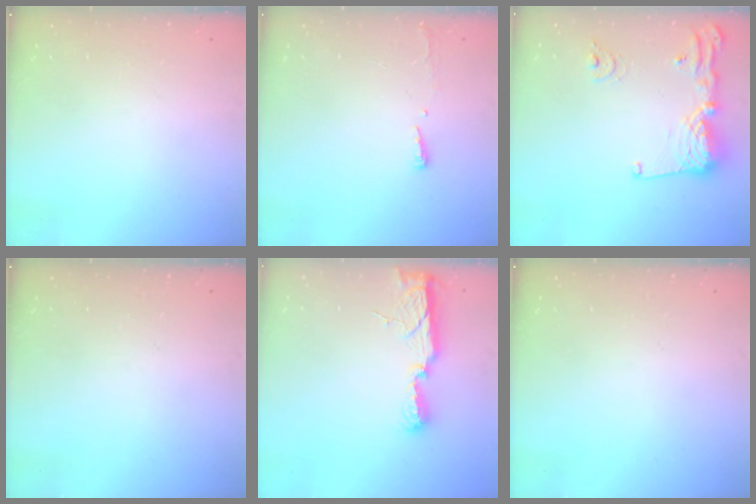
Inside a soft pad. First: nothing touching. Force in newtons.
{"total": 3.2, "press": 3.2, "slide": 0.6}
{"total": 15.0, "press": 14.9, "slide": 1.6}
{"total": 0.0}
{"total": 10.6, "press": 9.3, "slide": 5.2}
{"total": 0.0}